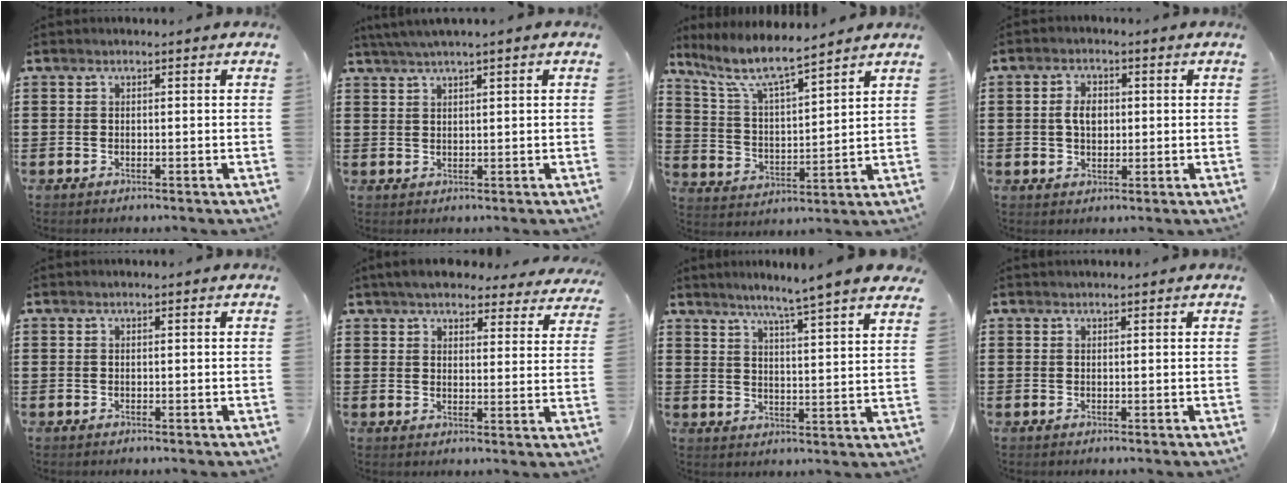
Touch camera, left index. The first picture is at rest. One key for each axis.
{"total": 2.2, "fx": 1.6, "fy": -0.2, "fz": 1.5, "tx": -0.030, "ty": 0.000, "tz": 0.030}
{"total": 7.8, "fx": 6.6, "fy": 0.6, "fz": 4.1, "tx": -0.107, "ty": -0.035, "tz": 0.112}
{"total": 3.8, "fx": 0.4, "fy": 2.5, "fz": 2.9, "tx": -0.054, "ty": 0.008, "tz": 0.003}
{"total": 0.0}
{"total": 5.4, "fx": 5.1, "fy": 0.8, "fz": 1.4, "tx": -0.048, "ty": -0.018, "tz": 0.092}
{"total": 5.5, "fx": 4.8, "fy": -1.4, "fz": 2.3, "tx": -0.064, "ty": -0.033, "tz": 0.077}
{"total": 0.6, "fx": 0.6, "fy": 0.0, "fz": 0.2, "tx": -0.005, "ty": -0.001, "tz": 0.012}